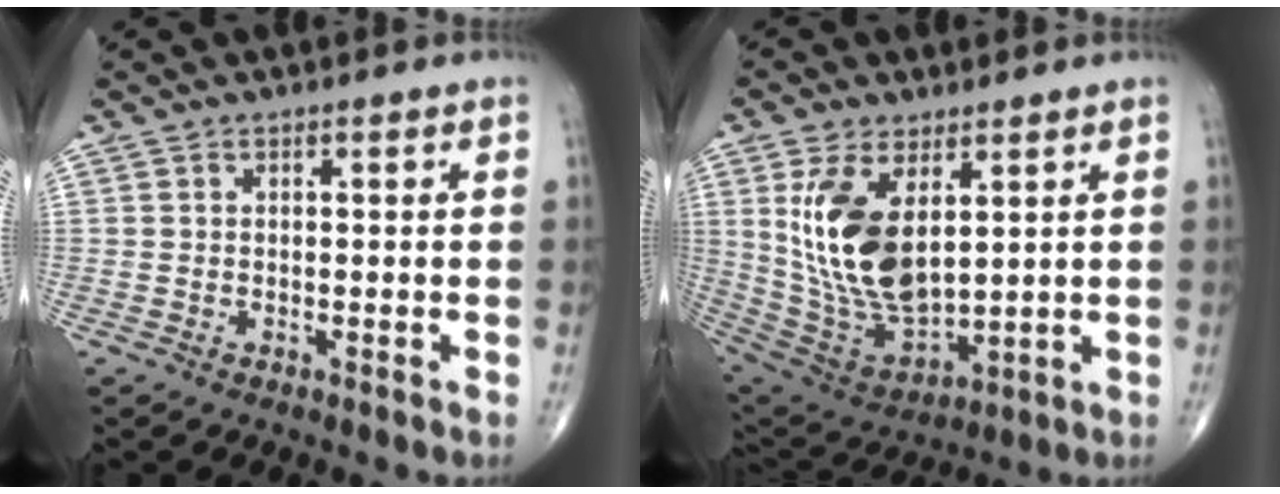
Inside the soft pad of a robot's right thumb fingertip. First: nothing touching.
{"total": 16.7, "force": [4.4, 8.7, 13.6], "torque": [-0.251, -0.023, 0.107]}